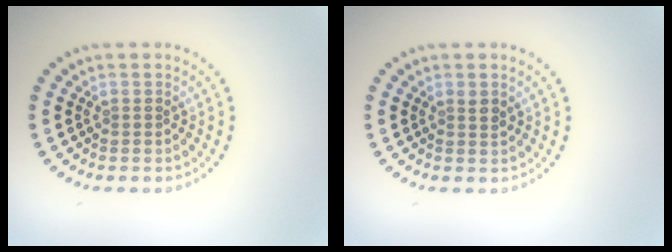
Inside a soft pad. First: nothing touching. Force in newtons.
{"total": 0.9, "press": 0.8, "slide": 0.4}